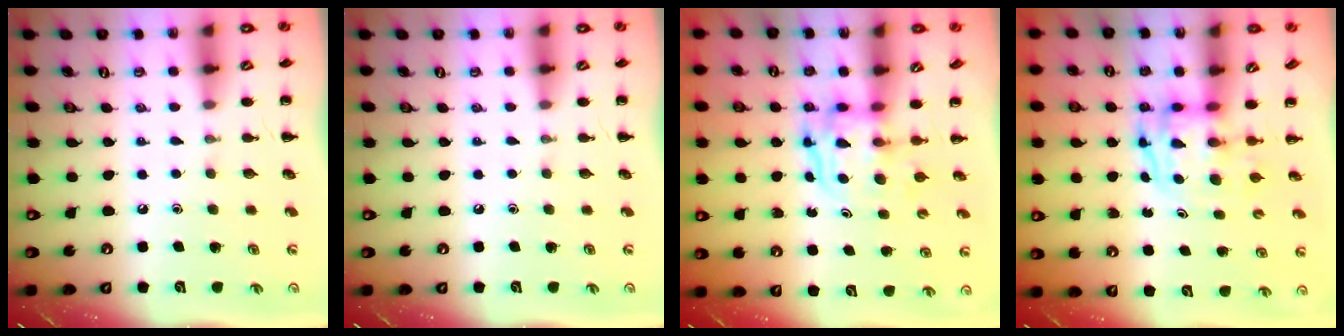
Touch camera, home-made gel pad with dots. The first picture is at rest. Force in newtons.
{"total": 0.0}
{"total": 3.8, "press": 3.8, "slide": 0.4}
{"total": 3.8, "press": 3.7, "slide": 0.5}